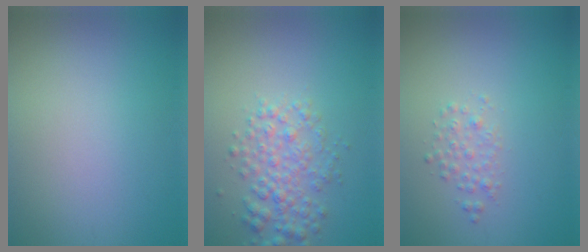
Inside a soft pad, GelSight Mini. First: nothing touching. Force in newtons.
{"total": 3.6, "press": 3.6, "slide": 0.1}
{"total": 1.4, "press": 1.4, "slide": 0.0}